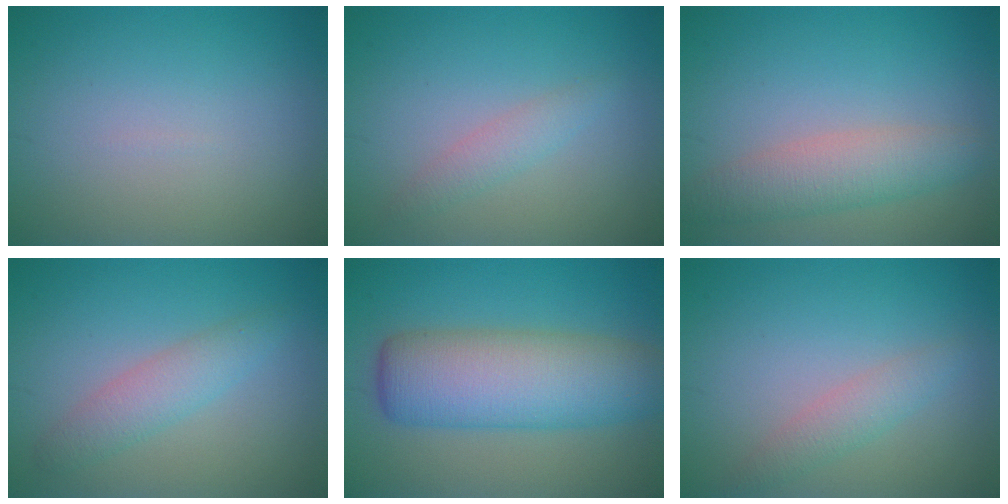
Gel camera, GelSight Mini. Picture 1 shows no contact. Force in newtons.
{"total": 1.6, "press": 1.6, "slide": 0.1}
{"total": 4.0, "press": 4.0, "slide": 0.1}
{"total": 2.8, "press": 2.8, "slide": 0.0}
{"total": 8.7, "press": 8.7, "slide": 0.3}
{"total": 2.0, "press": 2.0, "slide": 0.1}